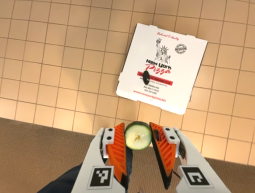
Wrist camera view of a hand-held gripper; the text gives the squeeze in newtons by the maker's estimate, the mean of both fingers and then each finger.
{"total": 7.6, "left": 7.7, "right": 7.6}